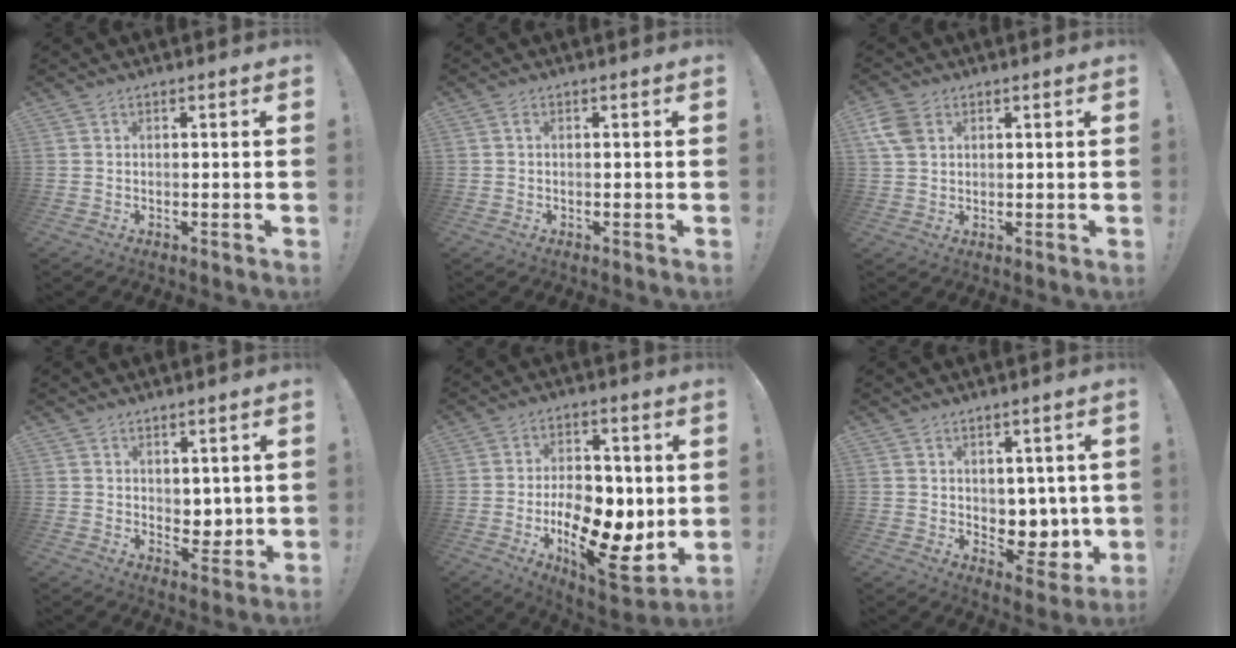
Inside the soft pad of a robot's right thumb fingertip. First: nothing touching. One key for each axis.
{"total": 0.6, "fx": 0.0, "fy": 0.2, "fz": 0.6, "tx": -0.013, "ty": 0.004, "tz": -0.001}
{"total": 6.7, "fx": 2.6, "fy": 4.7, "fz": 4.0, "tx": -0.079, "ty": -0.004, "tz": 0.051}
{"total": 5.1, "fx": 2.3, "fy": 4.2, "fz": 1.7, "tx": -0.005, "ty": -0.026, "tz": 0.044}
{"total": 18.8, "fx": -3.6, "fy": 10.4, "fz": 15.2, "tx": -0.223, "ty": -0.003, "tz": -0.048}
{"total": 7.3, "fx": 2.2, "fy": 6.1, "fz": 3.2, "tx": -0.025, "ty": -0.028, "tz": 0.053}